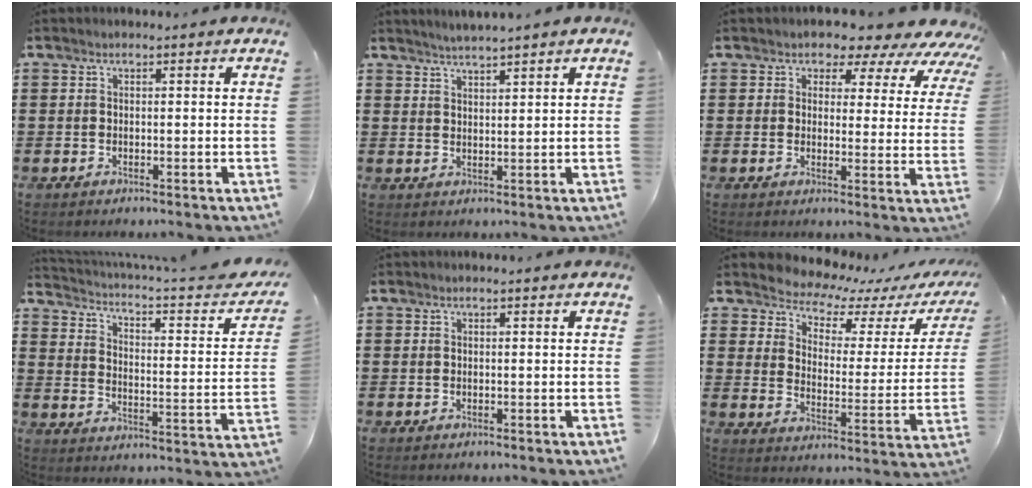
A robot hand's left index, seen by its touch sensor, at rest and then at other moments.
{"total": 2.0, "force": [1.9, -0.6, 0.1], "torque": [-0.007, -0.005, 0.036]}
{"total": 4.3, "force": [3.5, 2.3, 1.0], "torque": [-0.022, -0.027, 0.051]}
{"total": 2.5, "force": [1.3, 0.3, 2.1], "torque": [-0.053, -0.025, 0.011]}
{"total": 0.0}
{"total": 4.8, "force": [4.6, 1.2, 0.6], "torque": [-0.038, -0.045, 0.073]}